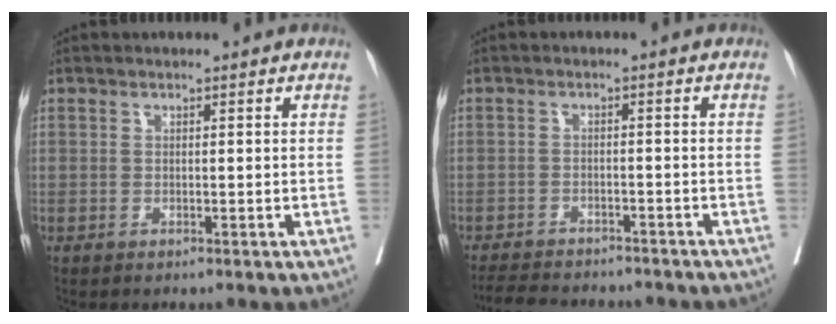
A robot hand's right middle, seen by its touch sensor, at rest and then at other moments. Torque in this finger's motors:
{"motor_torque": [0.11, -0.21, 0.08, 0.02]}